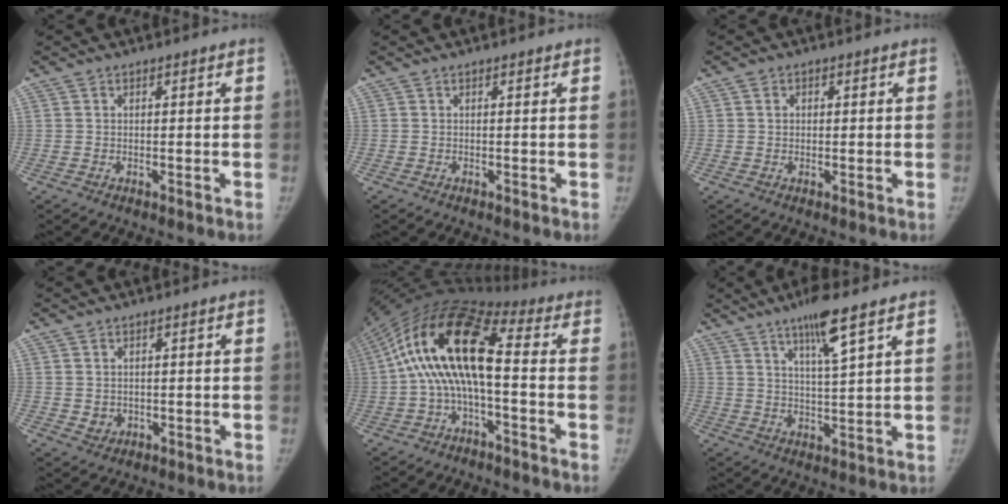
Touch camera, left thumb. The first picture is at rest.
{"total": 0.0}
{"total": 1.8, "force": [0.4, 1.6, 0.8], "torque": [-0.005, 0.001, 0.005]}
{"total": 2.7, "force": [-0.1, 2.4, 1.1], "torque": [-0.007, 0.001, 0.008]}
{"total": 17.4, "force": [-0.8, 7.5, 15.7], "torque": [-0.298, 0.057, -0.025]}
{"total": 8.2, "force": [5.0, 0.6, 6.5], "torque": [-0.115, -0.030, 0.090]}